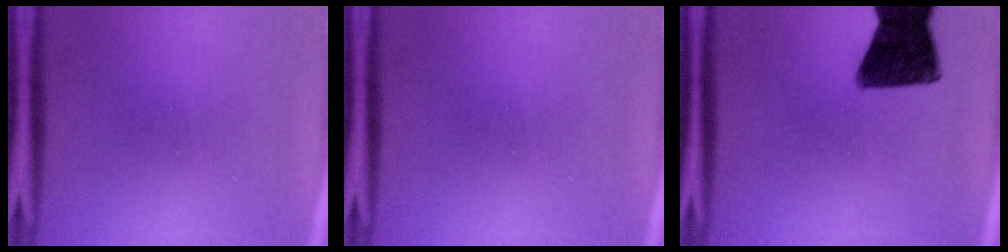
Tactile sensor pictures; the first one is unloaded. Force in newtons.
{"total": 0.0}
{"total": 13.2}